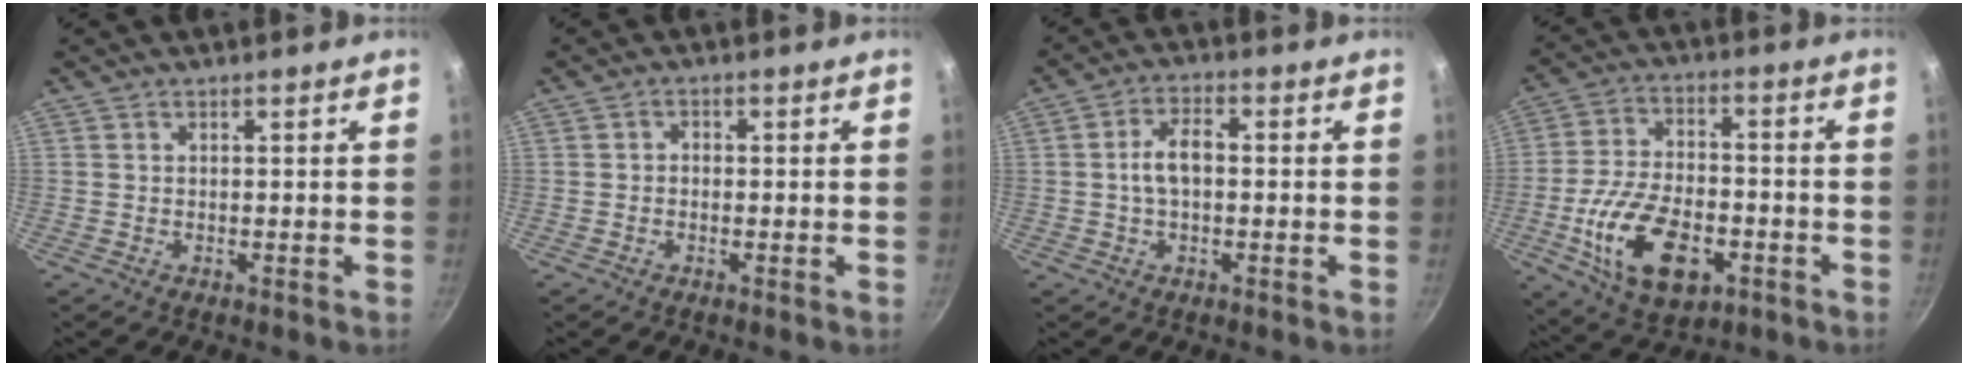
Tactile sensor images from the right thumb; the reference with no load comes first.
{"total": 1.3, "force": [-0.4, 1.1, 0.6], "torque": [-0.008, 0.007, -0.008]}
{"total": 5.9, "force": [-0.1, 3.4, 4.9], "torque": [-0.081, 0.022, -0.007]}
{"total": 16.5, "force": [-5.5, 9.5, 12.3], "torque": [-0.212, 0.019, -0.091]}